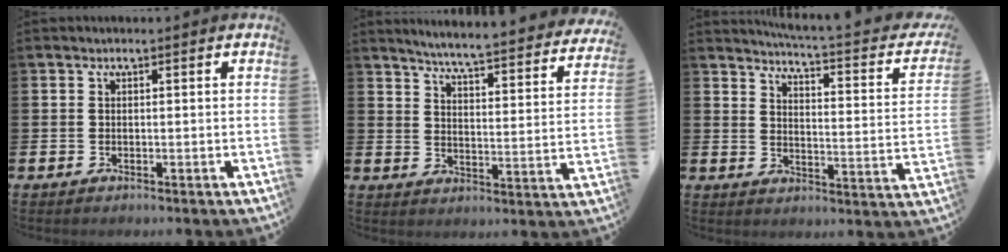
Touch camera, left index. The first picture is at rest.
{"total": 5.2, "force": [5.0, -0.2, 1.6], "torque": [-0.049, -0.050, 0.078]}
{"total": 3.9, "force": [3.6, -0.2, 1.7], "torque": [-0.037, -0.040, 0.047]}